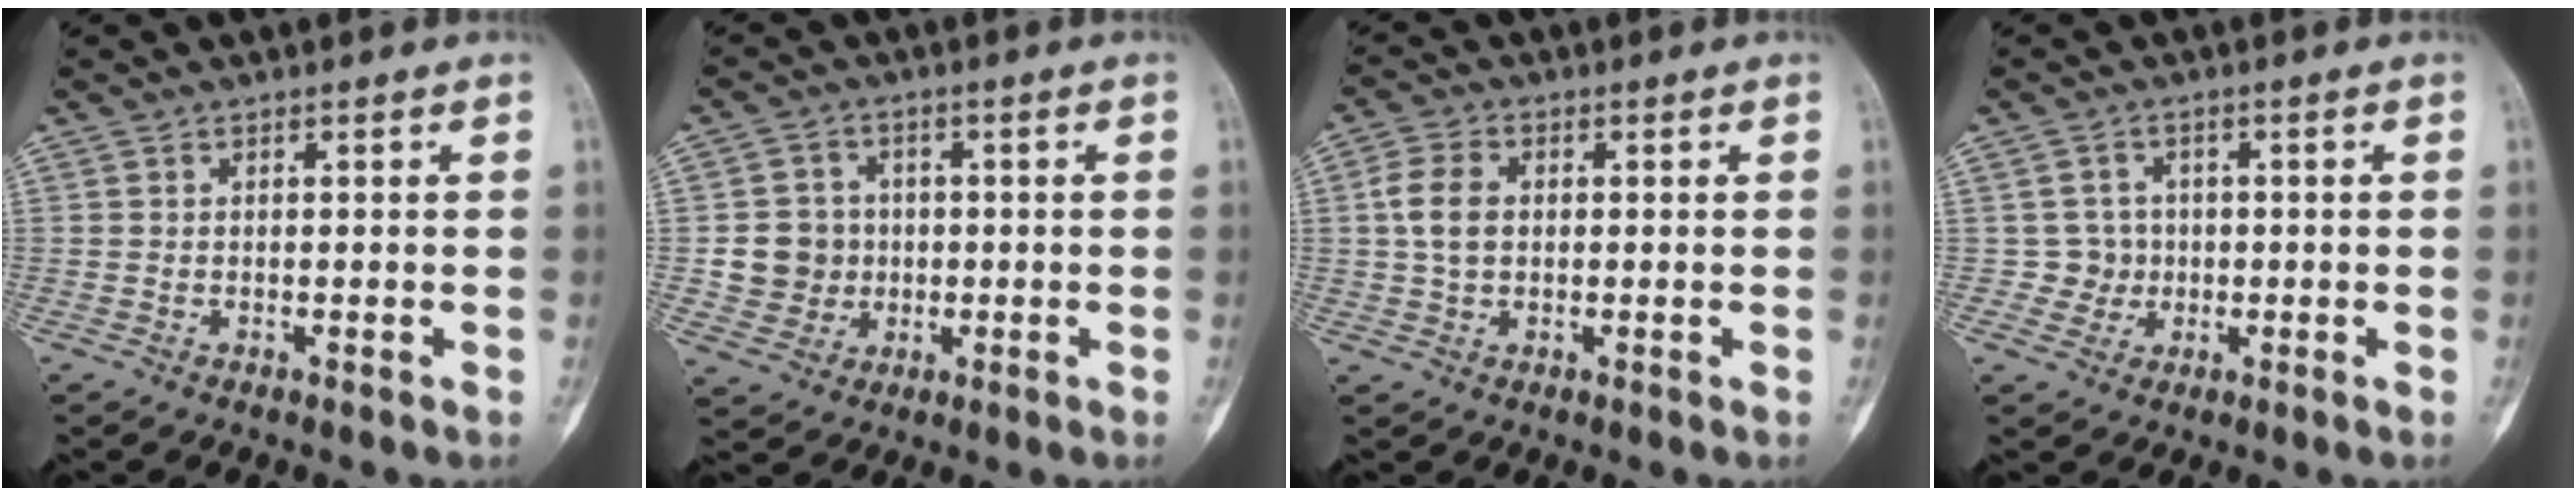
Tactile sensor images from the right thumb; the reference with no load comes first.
{"total": 7.4, "force": [-0.3, 7.1, 2.1], "torque": [-0.009, 0.008, -0.002]}
{"total": 6.0, "force": [0.7, 4.3, 4.2], "torque": [-0.079, 0.007, 0.009]}
{"total": 3.6, "force": [-0.2, 3.6, 0.0], "torque": [0.029, 0.011, -0.007]}